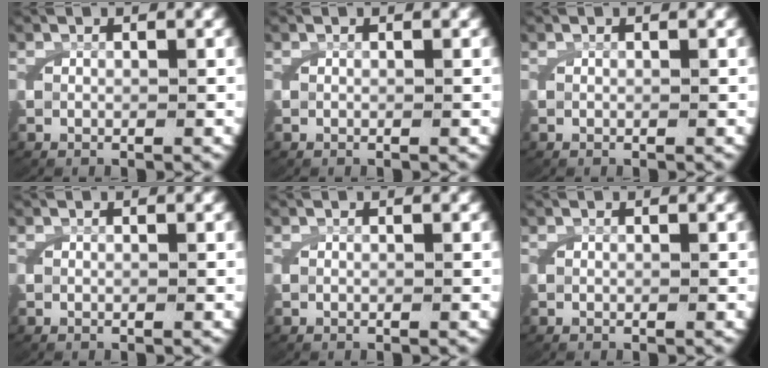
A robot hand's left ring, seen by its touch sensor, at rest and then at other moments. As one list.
[{"total": 0.0}, {"total": 0.0}, {"total": 0.0}, {"total": 0.0}, {"total": 0.0}]